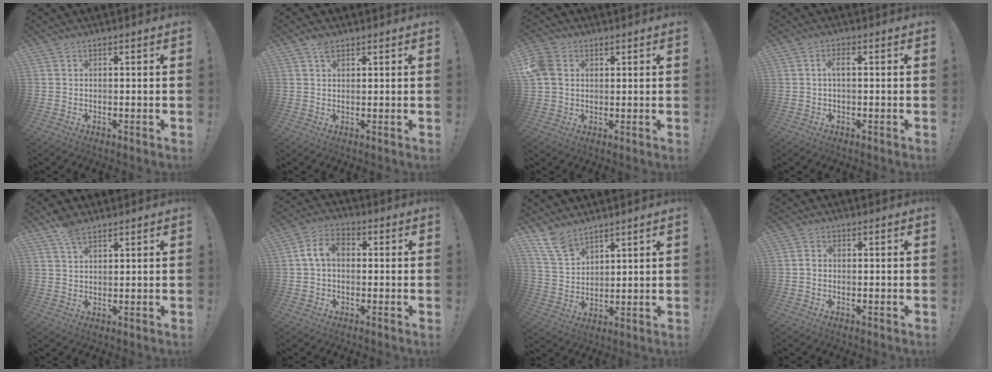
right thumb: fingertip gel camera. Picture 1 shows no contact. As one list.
[{"total": 2.6, "force": [1.6, 1.4, 1.5], "torque": [-0.024, -0.004, 0.029]}, {"total": 8.4, "force": [1.9, 6.9, 4.4], "torque": [-0.097, 0.009, 0.040]}, {"total": 2.7, "force": [-0.1, 0.7, 2.6], "torque": [-0.057, 0.011, -0.003]}, {"total": 5.1, "force": [3.5, 2.3, 2.9], "torque": [-0.046, -0.015, 0.064]}, {"total": 7.7, "force": [0.7, 5.1, 5.7], "torque": [-0.114, 0.014, 0.014]}, {"total": 9.8, "force": [7.8, 4.8, 3.3], "torque": [-0.072, -0.048, 0.156]}, {"total": 1.0, "force": [-0.5, 0.5, 0.7], "torque": [-0.019, 0.006, -0.007]}]